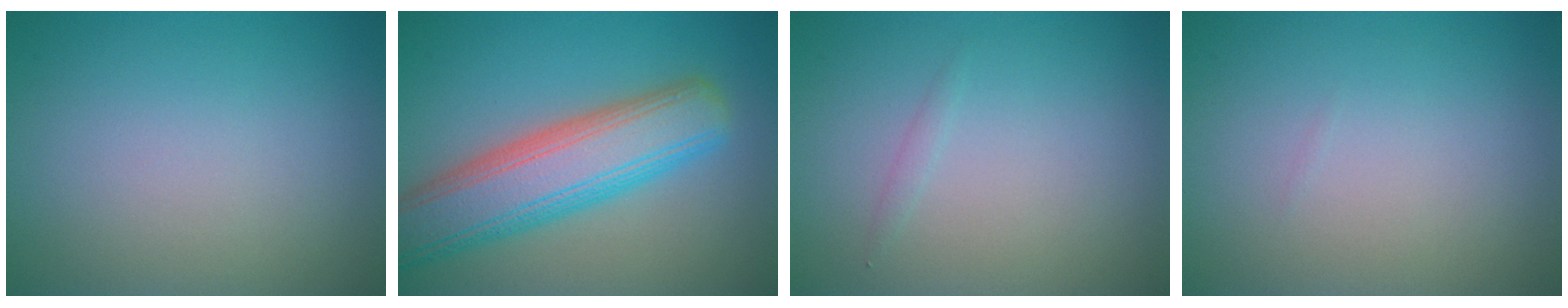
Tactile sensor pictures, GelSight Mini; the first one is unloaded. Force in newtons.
{"total": 8.6, "press": 8.6, "slide": 0.4}
{"total": 0.5, "press": 0.5, "slide": 0.0}
{"total": 0.0}